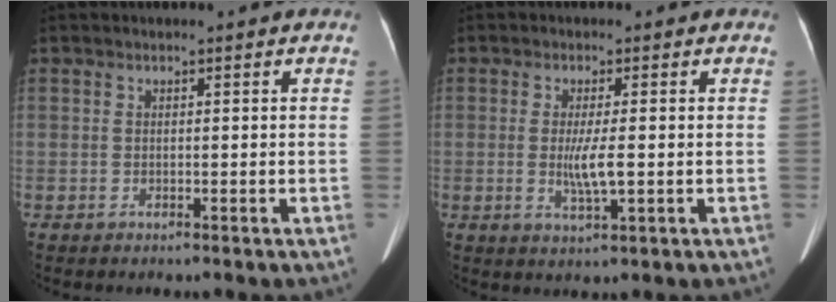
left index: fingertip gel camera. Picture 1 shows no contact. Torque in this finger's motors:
{"motor_torque": [0.77, -0.01, 0.50, 0.16]}